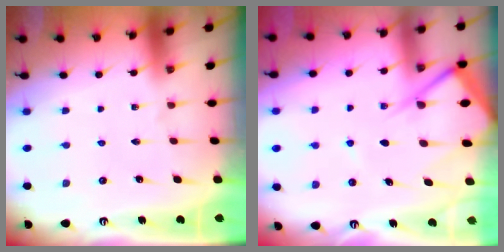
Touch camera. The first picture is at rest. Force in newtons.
{"total": 10.9, "press": 10.8, "slide": 1.3}